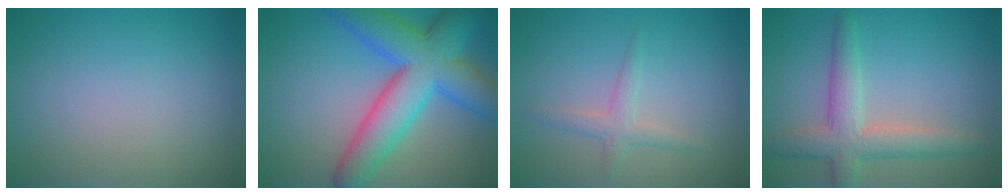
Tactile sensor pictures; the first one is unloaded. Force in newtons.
{"total": 10.3, "press": 10.3, "slide": 0.3}
{"total": 1.8, "press": 1.8, "slide": 0.1}
{"total": 4.7, "press": 4.7, "slide": 0.2}